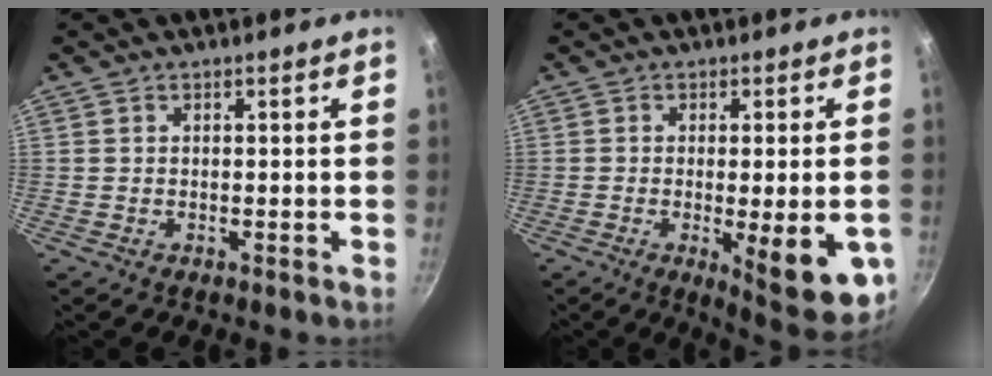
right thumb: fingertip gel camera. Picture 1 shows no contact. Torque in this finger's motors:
{"motor_torque": [-0.27, 0.55, 0.02, 0.11, 0.03]}